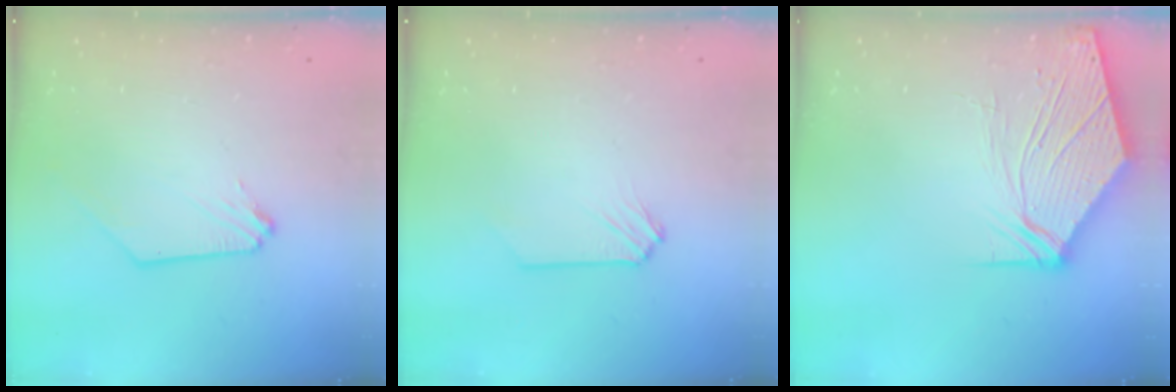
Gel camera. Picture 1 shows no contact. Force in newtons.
{"total": 0.0}
{"total": 10.5, "press": 10.4, "slide": 1.2}